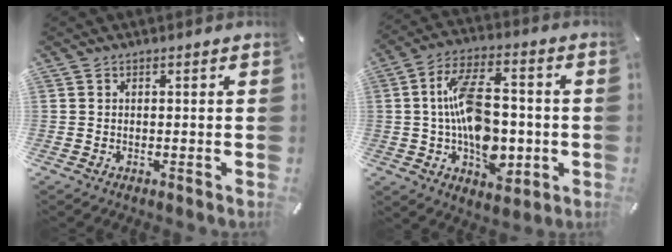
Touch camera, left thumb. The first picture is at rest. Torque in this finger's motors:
{"motor_torque": [1.90, 2.49, 1.39, 0.98, 0.33]}